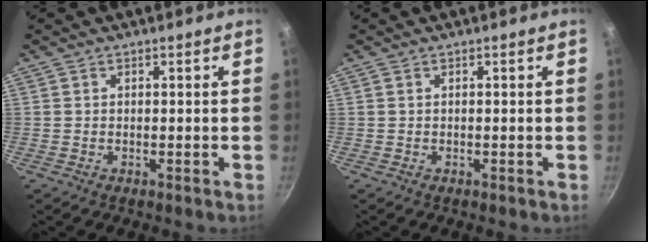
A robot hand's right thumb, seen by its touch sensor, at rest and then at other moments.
{"total": 0.0}